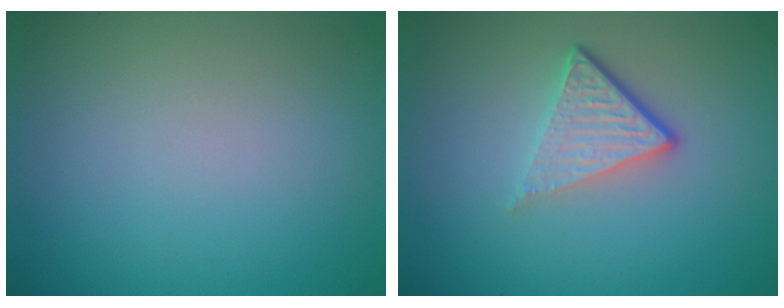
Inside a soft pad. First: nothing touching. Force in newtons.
{"total": 4.2, "press": 2.7, "slide": 3.2}